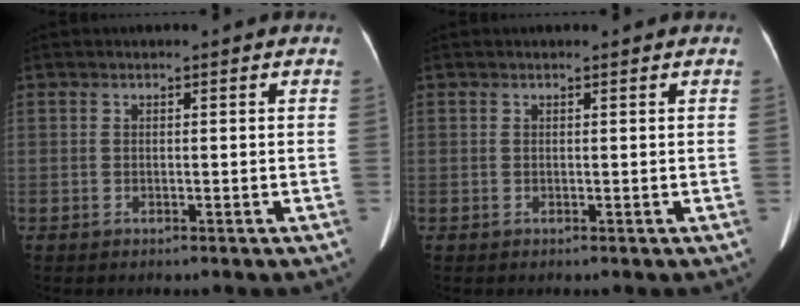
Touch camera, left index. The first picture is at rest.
{"total": 0.7, "force": [0.6, 0.0, 0.2], "torque": [-0.008, 0.004, 0.011]}